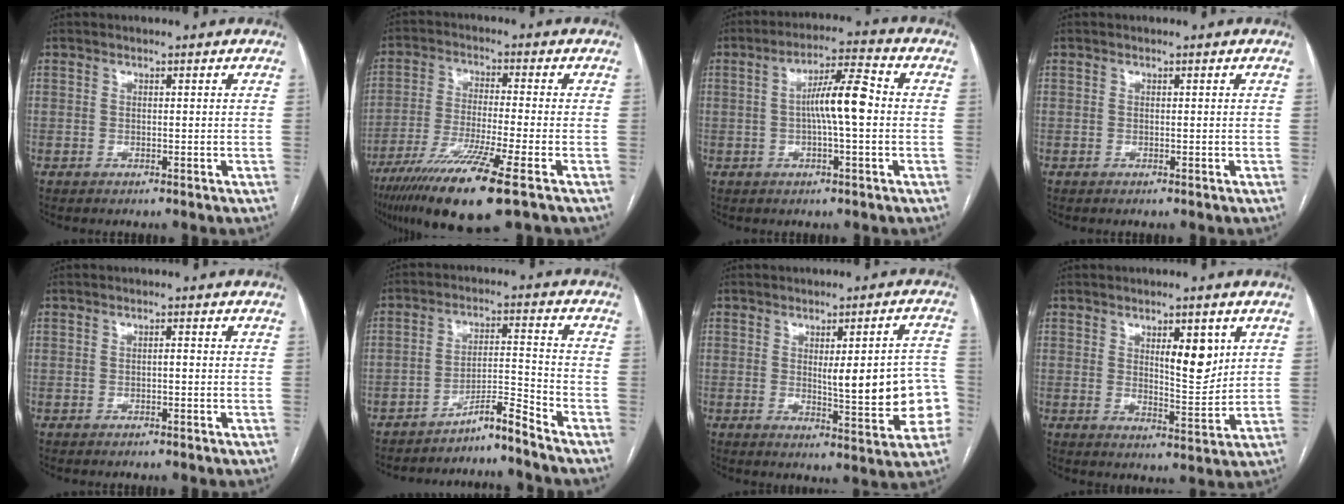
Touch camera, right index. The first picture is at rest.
{"total": 13.8, "force": [-8.2, -0.2, 11.1], "torque": [-0.220, -0.039, -0.148]}
{"total": 8.1, "force": [0.0, 0.9, 8.1], "torque": [-0.145, 0.018, -0.006]}
{"total": 0.0}
{"total": 0.6, "force": [-0.2, 0.2, 0.5], "torque": [-0.010, 0.002, -0.003]}
{"total": 5.7, "force": [-5.2, -1.4, 1.9], "torque": [-0.025, 0.000, -0.091]}
{"total": 13.1, "force": [-0.8, 3.2, 12.7], "torque": [-0.142, 0.008, -0.004]}
{"total": 7.1, "force": [2.8, 2.1, 6.2], "torque": [-0.094, -0.009, 0.046]}